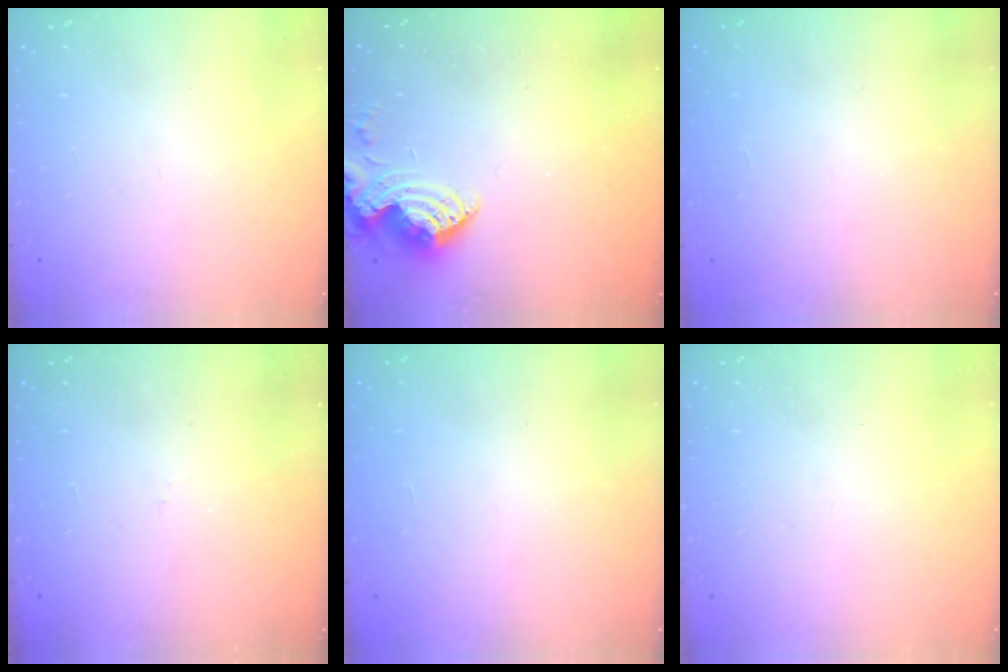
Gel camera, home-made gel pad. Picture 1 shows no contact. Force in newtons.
{"total": 8.8, "press": 8.8, "slide": 0.9}
{"total": 1.2, "press": 1.1, "slide": 0.5}
{"total": 5.3, "press": 5.2, "slide": 0.7}
{"total": 1.2, "press": 1.1, "slide": 0.5}
{"total": 0.0}